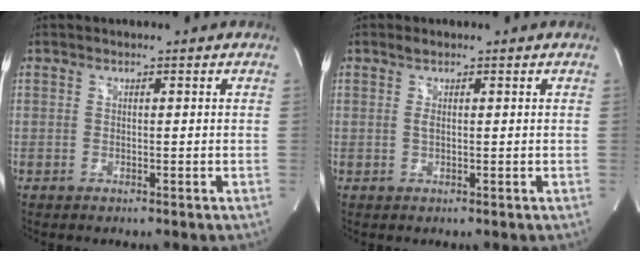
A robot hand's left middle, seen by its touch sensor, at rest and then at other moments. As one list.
[{"total": 1.1, "force": [0.5, 0.2, 1.0], "torque": [-0.027, 0.002, 0.012]}]